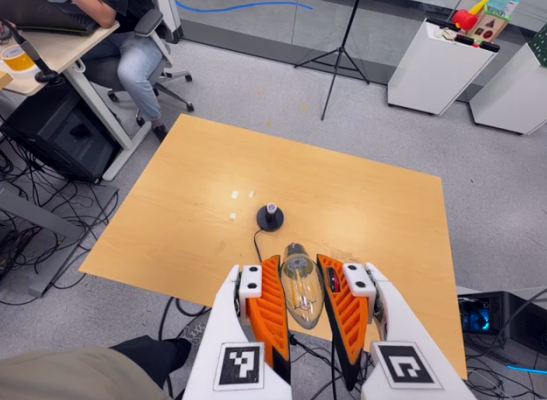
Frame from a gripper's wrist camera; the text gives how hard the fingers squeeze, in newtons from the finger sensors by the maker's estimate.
{"total": 19.2, "left": 20.8, "right": 17.7}